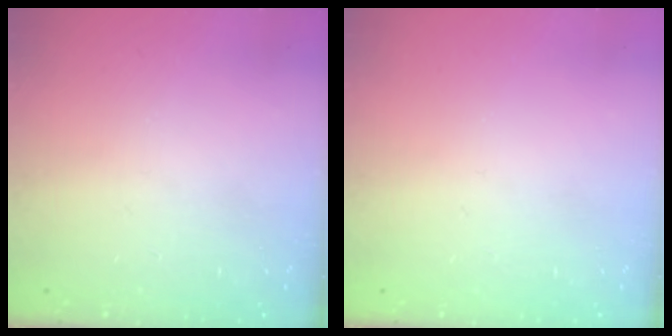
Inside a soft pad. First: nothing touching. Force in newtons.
{"total": 0.0}